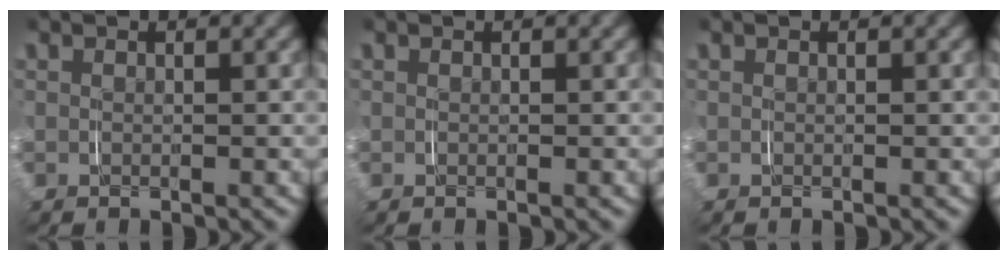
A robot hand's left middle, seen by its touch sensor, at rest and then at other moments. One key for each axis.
{"total": 0.0}
{"total": 0.0}